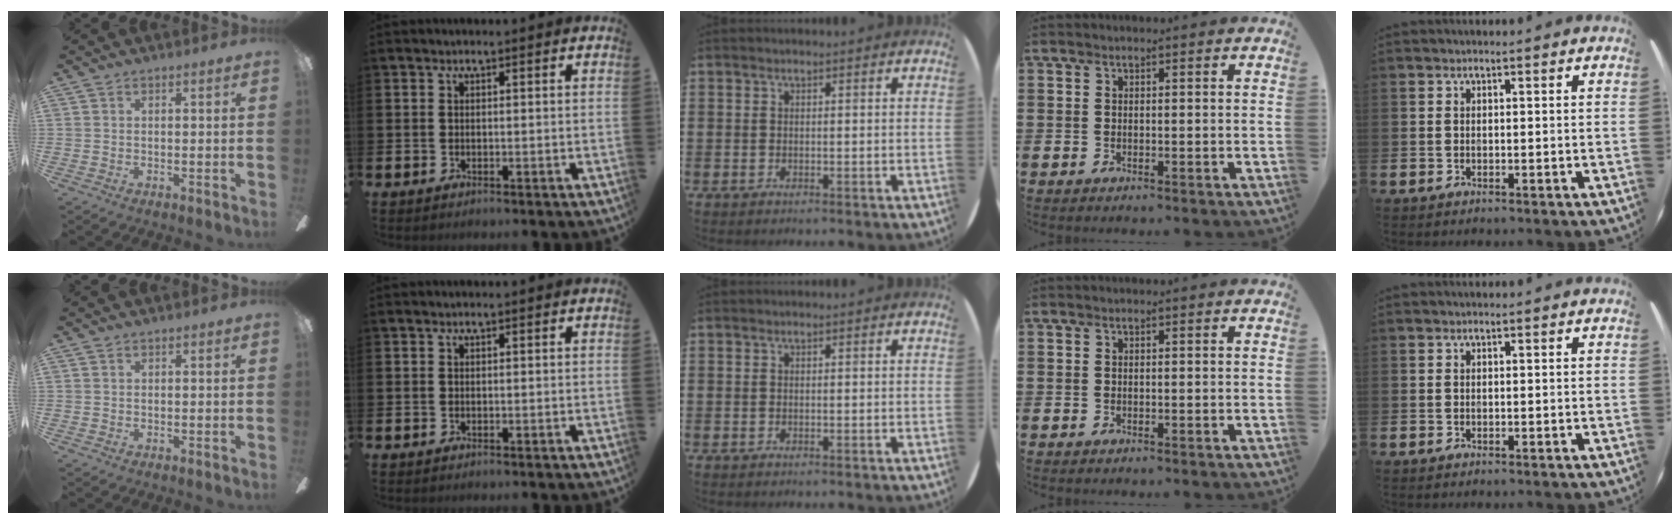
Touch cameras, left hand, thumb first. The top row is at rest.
{}